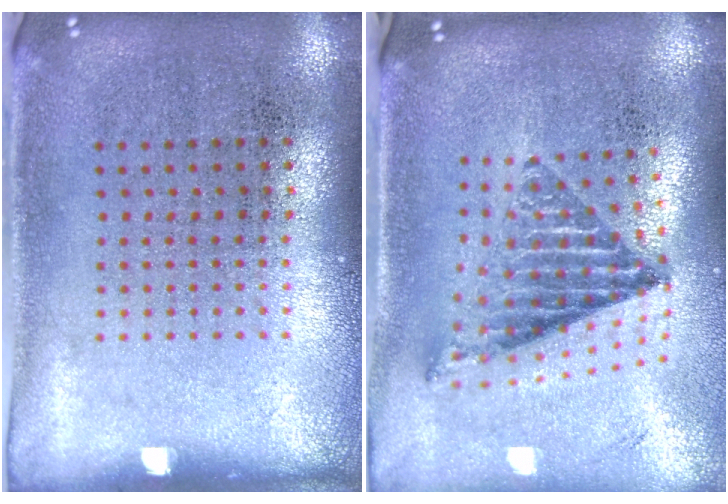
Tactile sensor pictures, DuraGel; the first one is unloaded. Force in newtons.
{"total": 1.3, "press": 1.1, "slide": 0.7}